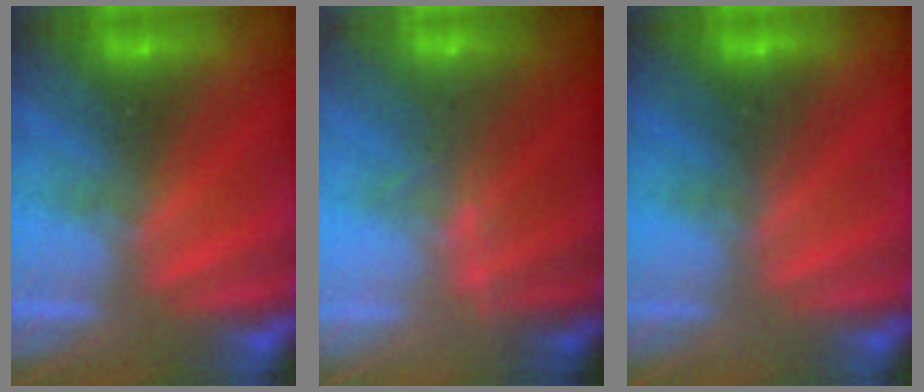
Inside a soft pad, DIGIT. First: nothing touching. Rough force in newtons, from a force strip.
{"total": 7.6}
{"total": 2.7}